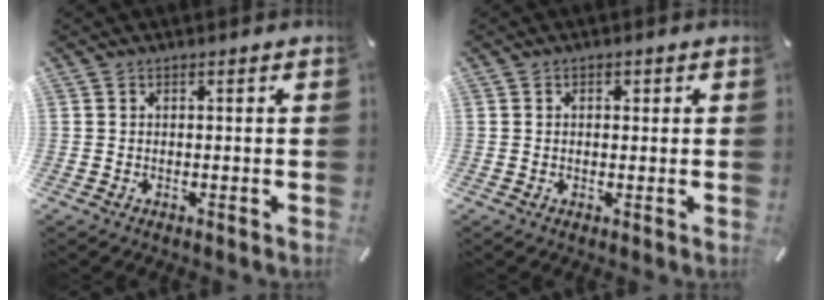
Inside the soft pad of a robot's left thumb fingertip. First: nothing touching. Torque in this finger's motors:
{"motor_torque": [0.31, -0.01, 0.05, 0.07, 0.03]}